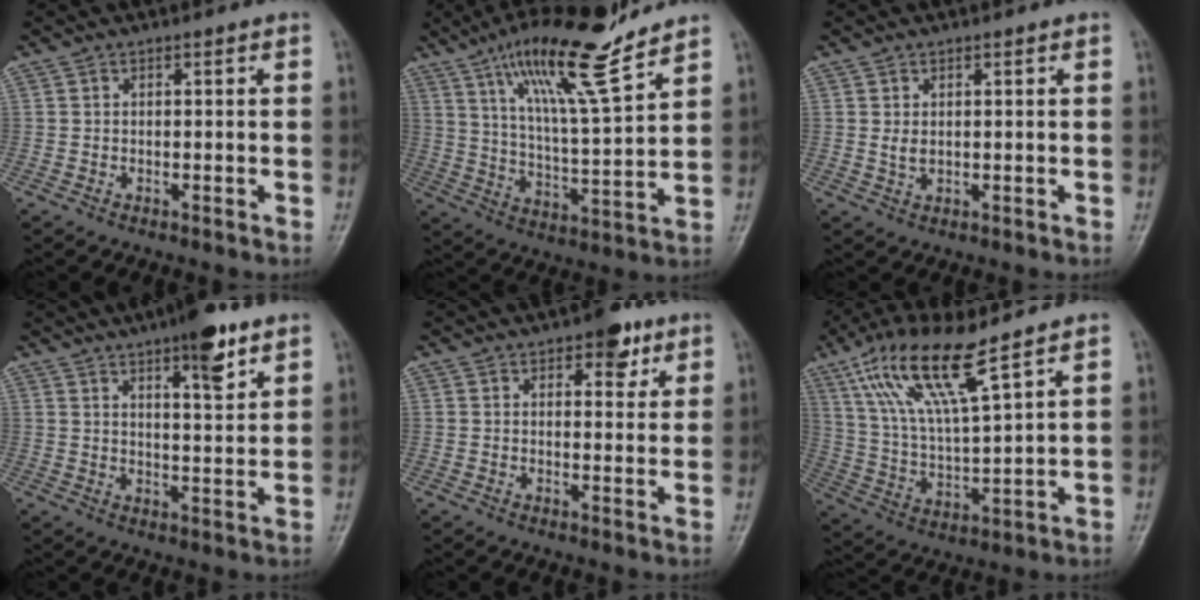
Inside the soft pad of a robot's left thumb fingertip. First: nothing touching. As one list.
[{"total": 17.2, "force": [11.9, 2.6, 12.1], "torque": [-0.198, -0.061, 0.210]}, {"total": 1.7, "force": [0.4, 1.0, 1.3], "torque": [-0.022, -0.002, 0.011]}, {"total": 9.1, "force": [5.7, 2.4, 6.7], "torque": [-0.084, -0.030, 0.083]}, {"total": 6.0, "force": [3.4, 3.0, 3.9], "torque": [-0.024, -0.012, 0.040]}, {"total": 15.3, "force": [9.4, 3.1, 11.7], "torque": [-0.230, -0.033, 0.193]}]